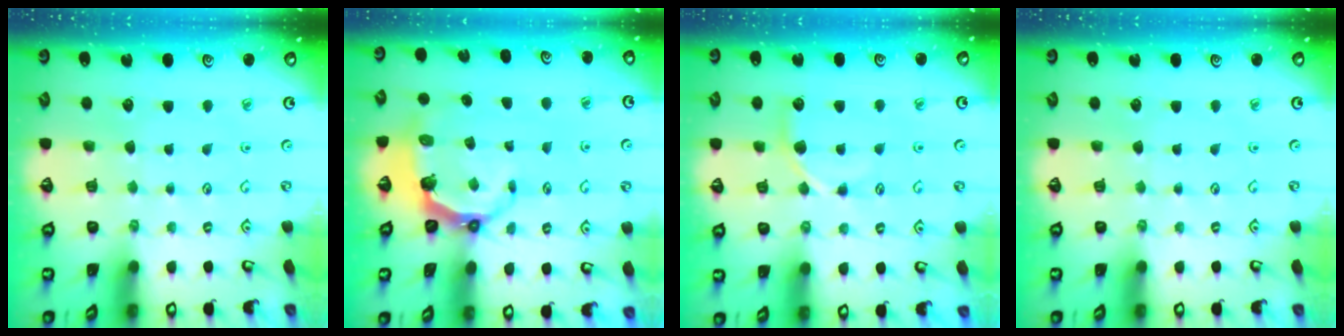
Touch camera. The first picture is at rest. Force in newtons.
{"total": 6.3, "press": 4.8, "slide": 4.1}
{"total": 5.6, "press": 5.5, "slide": 0.8}
{"total": 0.0}